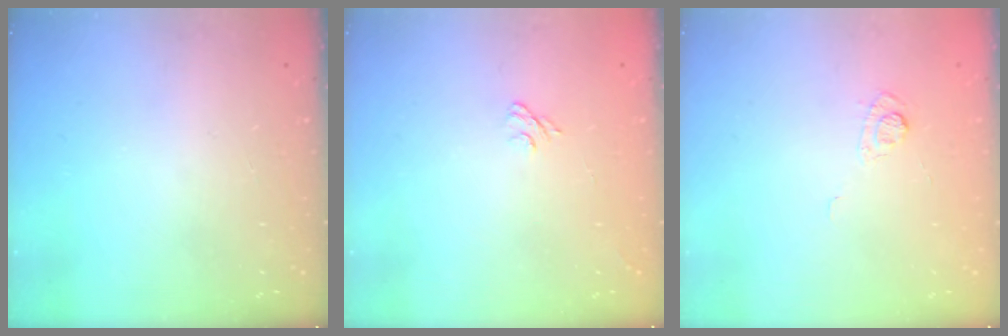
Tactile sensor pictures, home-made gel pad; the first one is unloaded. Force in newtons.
{"total": 6.9, "press": 6.8, "slide": 1.1}
{"total": 3.8, "press": 3.5, "slide": 1.5}